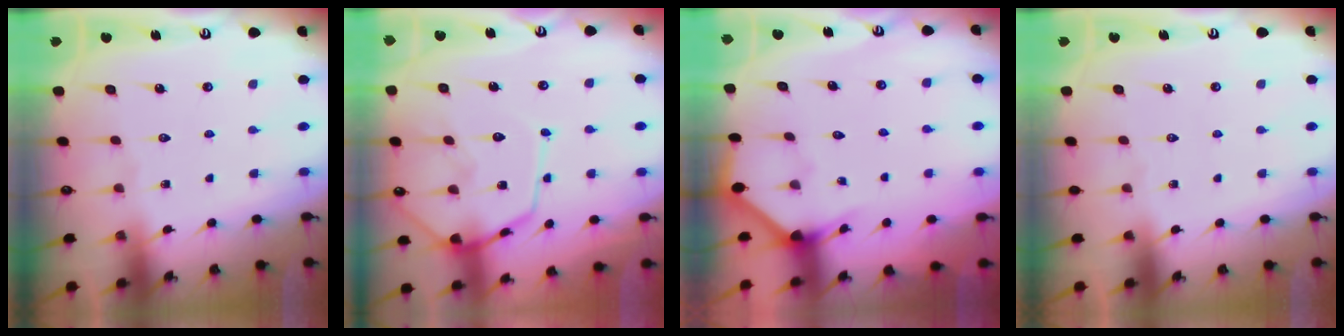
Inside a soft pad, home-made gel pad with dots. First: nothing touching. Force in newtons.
{"total": 13.8, "press": 13.7, "slide": 1.2}
{"total": 3.0, "press": 3.0, "slide": 0.2}
{"total": 0.0}